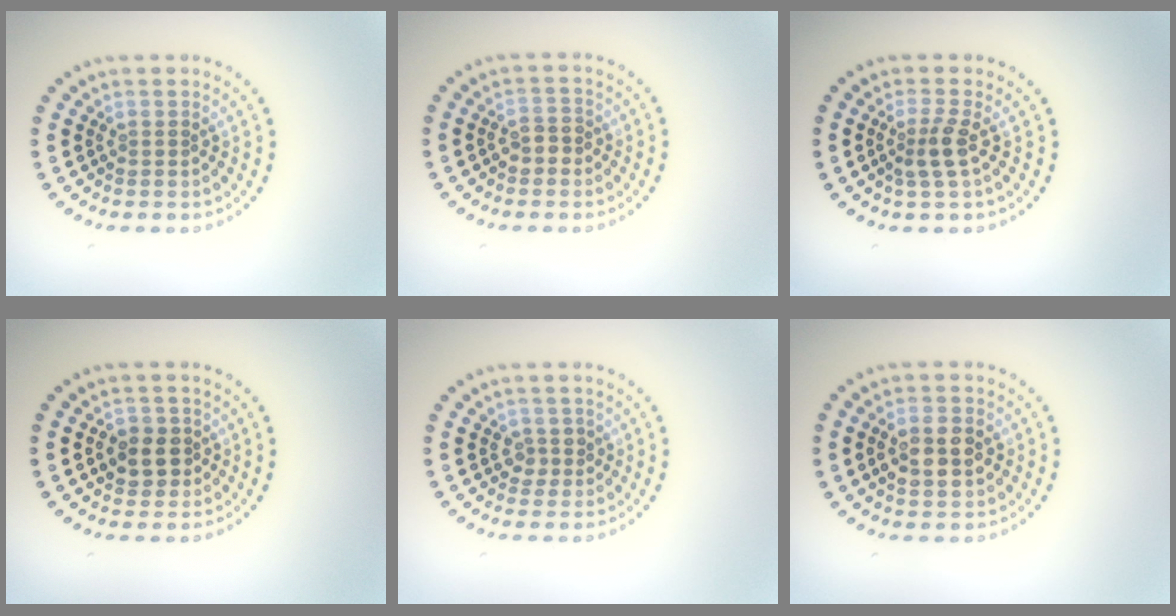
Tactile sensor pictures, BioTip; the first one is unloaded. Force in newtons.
{"total": 1.7, "press": 1.6, "slide": 0.5}
{"total": 2.3, "press": 1.8, "slide": 1.4}
{"total": 2.6, "press": 2.5, "slide": 0.6}
{"total": 1.4, "press": 1.2, "slide": 0.7}
{"total": 3.6, "press": 3.6, "slide": 0.2}